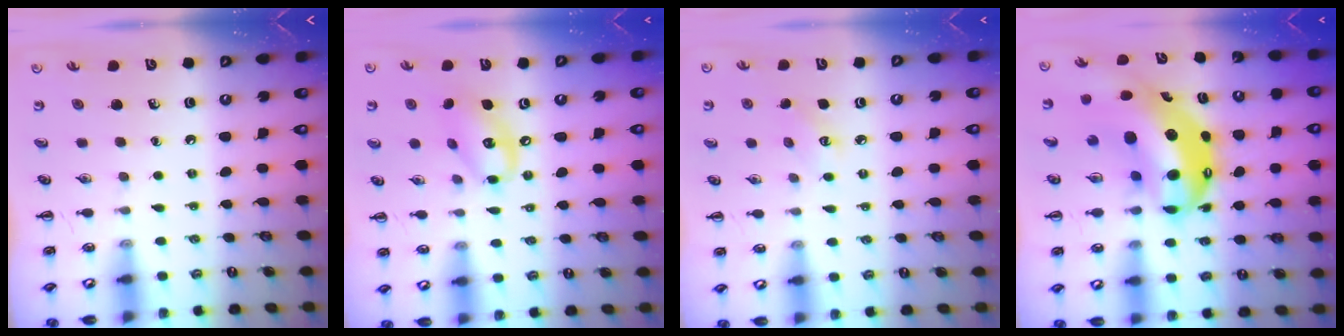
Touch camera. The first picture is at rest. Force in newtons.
{"total": 13.2, "press": 12.8, "slide": 2.9}
{"total": 3.5, "press": 3.4, "slide": 0.9}
{"total": 15.2, "press": 14.7, "slide": 4.0}